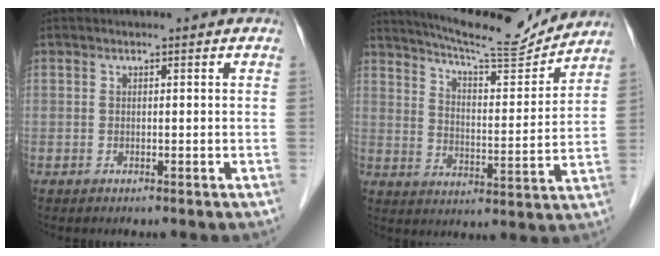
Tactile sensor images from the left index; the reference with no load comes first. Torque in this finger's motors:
{"motor_torque": [0.35, -1.79, 0.49, 0.10]}